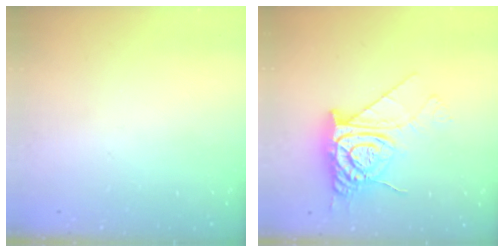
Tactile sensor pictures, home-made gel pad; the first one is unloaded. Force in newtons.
{"total": 14.4, "press": 14.4, "slide": 1.3}